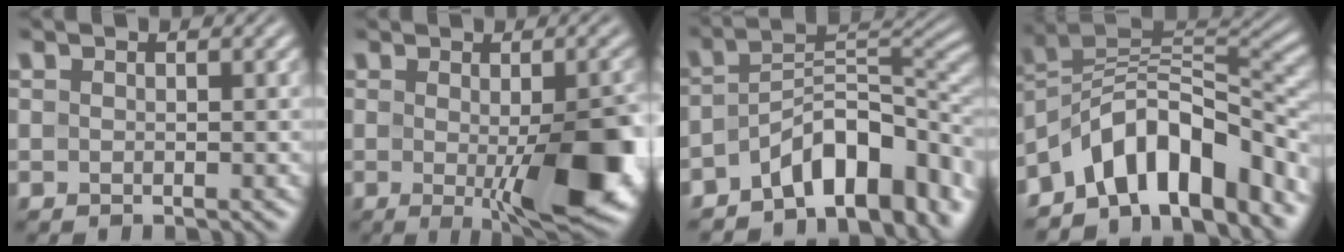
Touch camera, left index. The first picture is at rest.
{"total": 11.0, "force": [-2.1, 3.2, 10.3], "torque": [-0.137, -0.025, -0.020]}
{"total": 10.3, "force": [-5.7, 5.2, 6.8], "torque": [-0.083, 0.003, -0.107]}
{"total": 10.1, "force": [-6.1, 4.7, 6.6], "torque": [-0.090, 0.013, -0.122]}